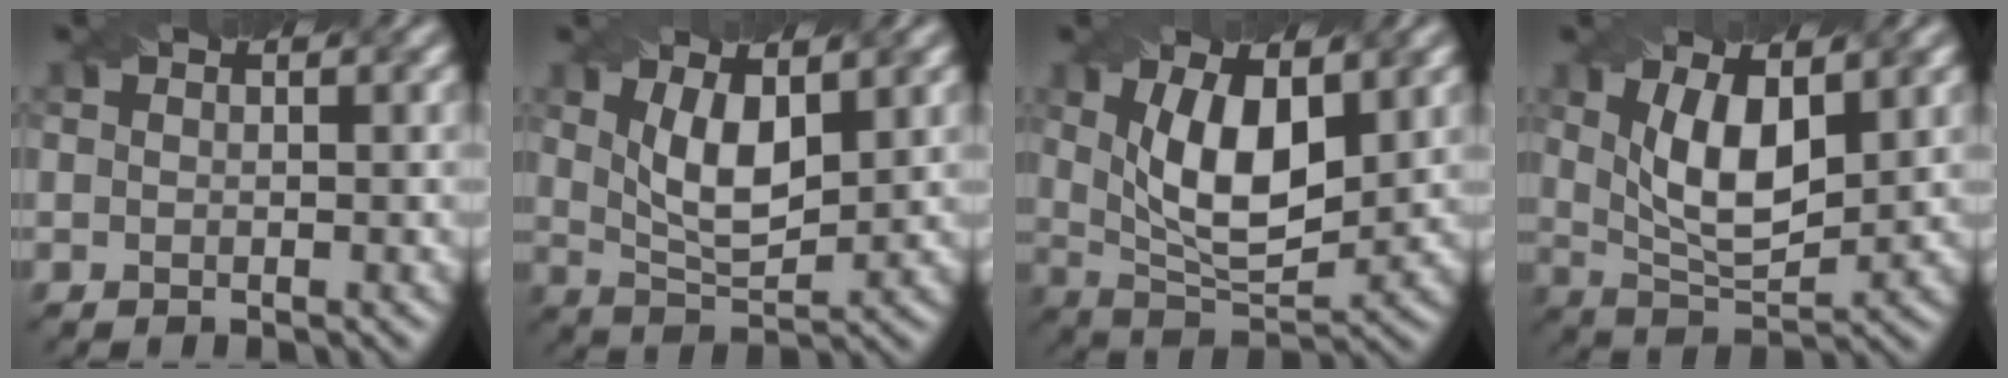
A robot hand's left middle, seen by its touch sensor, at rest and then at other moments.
{"total": 4.8, "force": [1.6, 1.9, 4.1], "torque": [-0.087, -0.006, 0.035]}
{"total": 7.9, "force": [1.9, 3.5, 6.9], "torque": [-0.131, -0.003, 0.035]}
{"total": 6.4, "force": [1.9, 2.7, 5.5], "torque": [-0.108, -0.004, 0.040]}